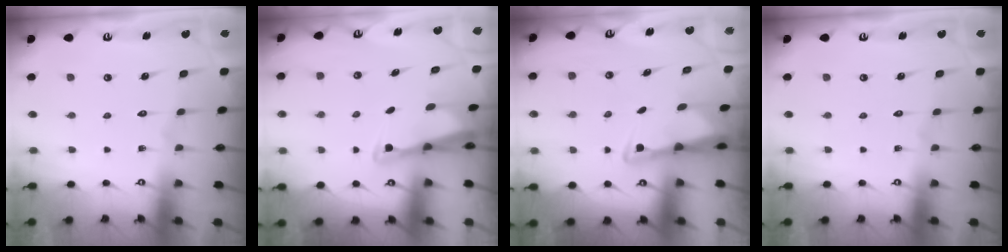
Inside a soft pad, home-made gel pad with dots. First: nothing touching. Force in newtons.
{"total": 2.5, "press": 2.5, "slide": 0.5}
{"total": 3.0, "press": 2.9, "slide": 0.6}
{"total": 0.0}